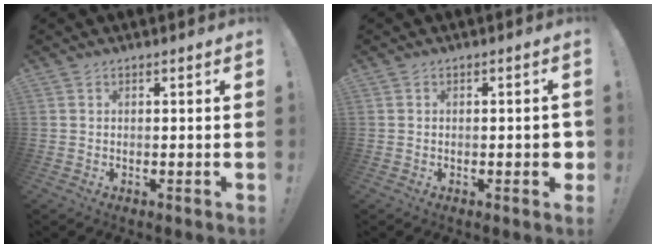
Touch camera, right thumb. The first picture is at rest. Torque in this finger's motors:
{"motor_torque": [0.55, 0.78, 0.39, -0.14, 0.00]}